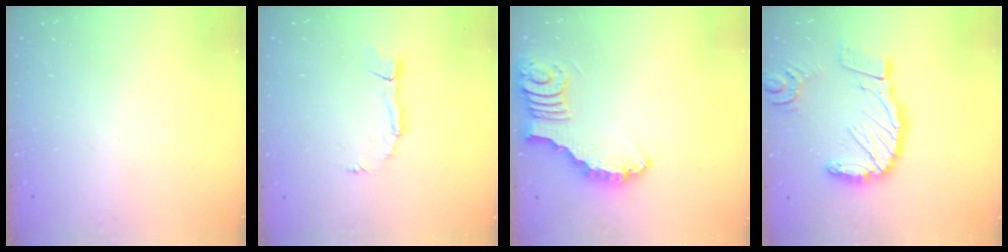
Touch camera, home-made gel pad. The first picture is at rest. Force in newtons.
{"total": 3.7, "press": 3.7, "slide": 0.2}
{"total": 3.8, "press": 3.8, "slide": 0.2}
{"total": 14.2, "press": 14.2, "slide": 1.5}